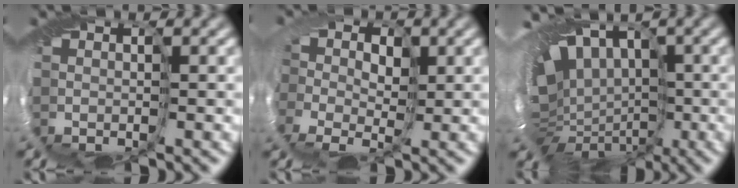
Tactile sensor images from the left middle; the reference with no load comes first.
{"total": 2.6, "force": [-0.4, 2.2, 1.2], "torque": [-0.001, -0.009, -0.022]}
{"total": 13.6, "force": [-0.3, 9.0, 10.2], "torque": [-0.147, -0.018, -0.002]}